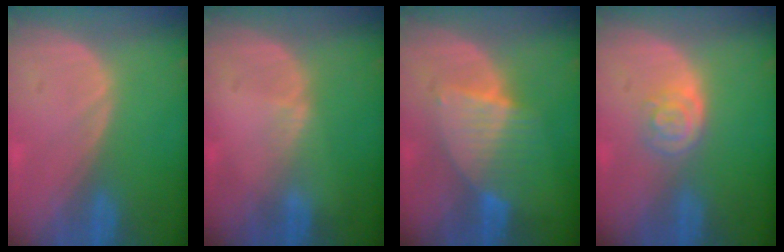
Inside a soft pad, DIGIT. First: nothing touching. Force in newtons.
{"total": 0.8, "press": 0.8, "slide": 0.2}
{"total": 6.1, "press": 6.1, "slide": 0.5}
{"total": 3.3, "press": 3.3, "slide": 0.3}